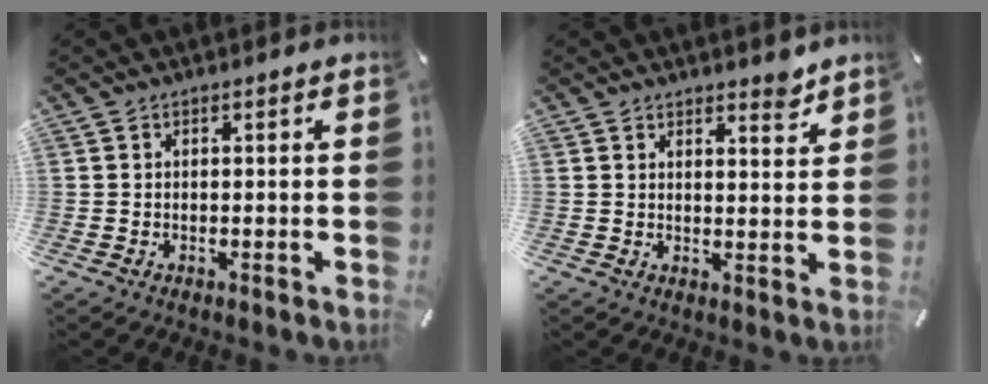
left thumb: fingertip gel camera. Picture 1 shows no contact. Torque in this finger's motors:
{"motor_torque": [0.25, -0.43, -0.02, 0.14, -0.02]}